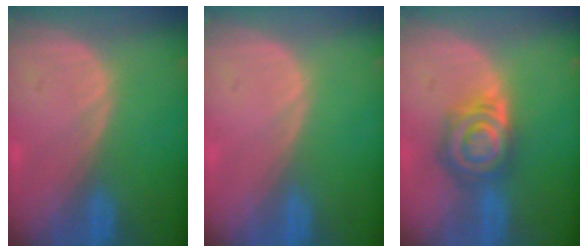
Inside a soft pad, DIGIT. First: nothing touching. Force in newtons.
{"total": 0.0}
{"total": 7.6, "press": 6.9, "slide": 3.2}